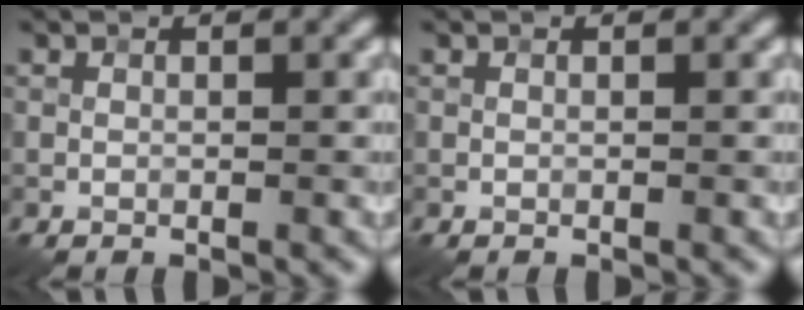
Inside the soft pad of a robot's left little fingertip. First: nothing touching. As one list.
[{"total": 0.0}]